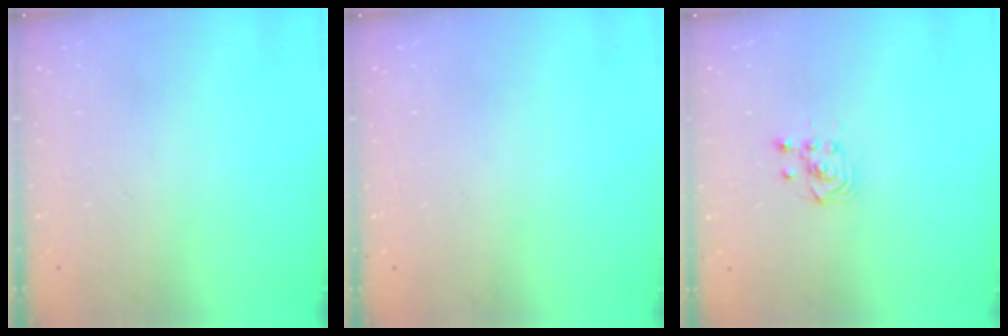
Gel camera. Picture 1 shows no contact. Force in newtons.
{"total": 0.0}
{"total": 3.2, "press": 3.1, "slide": 0.9}